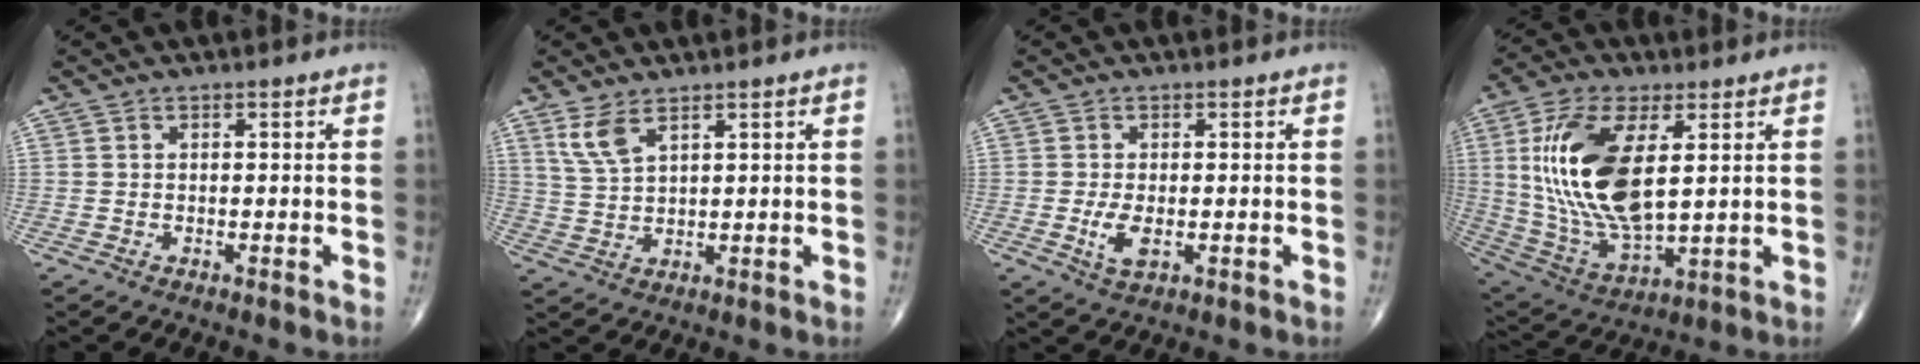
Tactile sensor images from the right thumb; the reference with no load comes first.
{"total": 4.9, "force": [3.1, 1.8, 3.4], "torque": [-0.076, -0.012, 0.072]}
{"total": 3.8, "force": [-0.7, 1.8, 3.3], "torque": [-0.068, -0.008, -0.010]}
{"total": 19.8, "force": [3.8, 8.9, 17.3], "torque": [-0.350, -0.022, 0.080]}